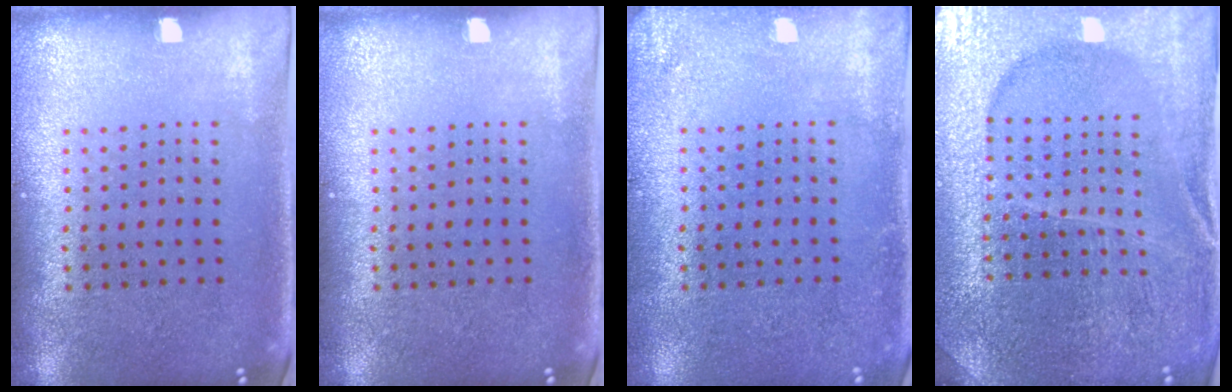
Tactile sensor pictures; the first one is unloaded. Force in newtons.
{"total": 0.0}
{"total": 1.2, "press": 1.2, "slide": 0.0}
{"total": 4.7, "press": 4.3, "slide": 1.7}